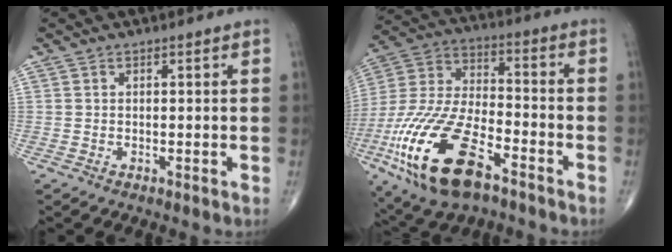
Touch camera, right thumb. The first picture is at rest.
{"total": 23.5, "force": [-11.2, 10.4, 17.9], "torque": [-0.403, 0.025, -0.205]}